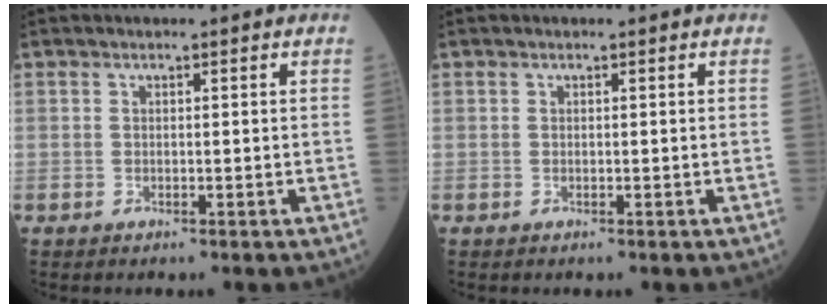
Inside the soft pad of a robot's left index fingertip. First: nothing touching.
{"total": 0.0}